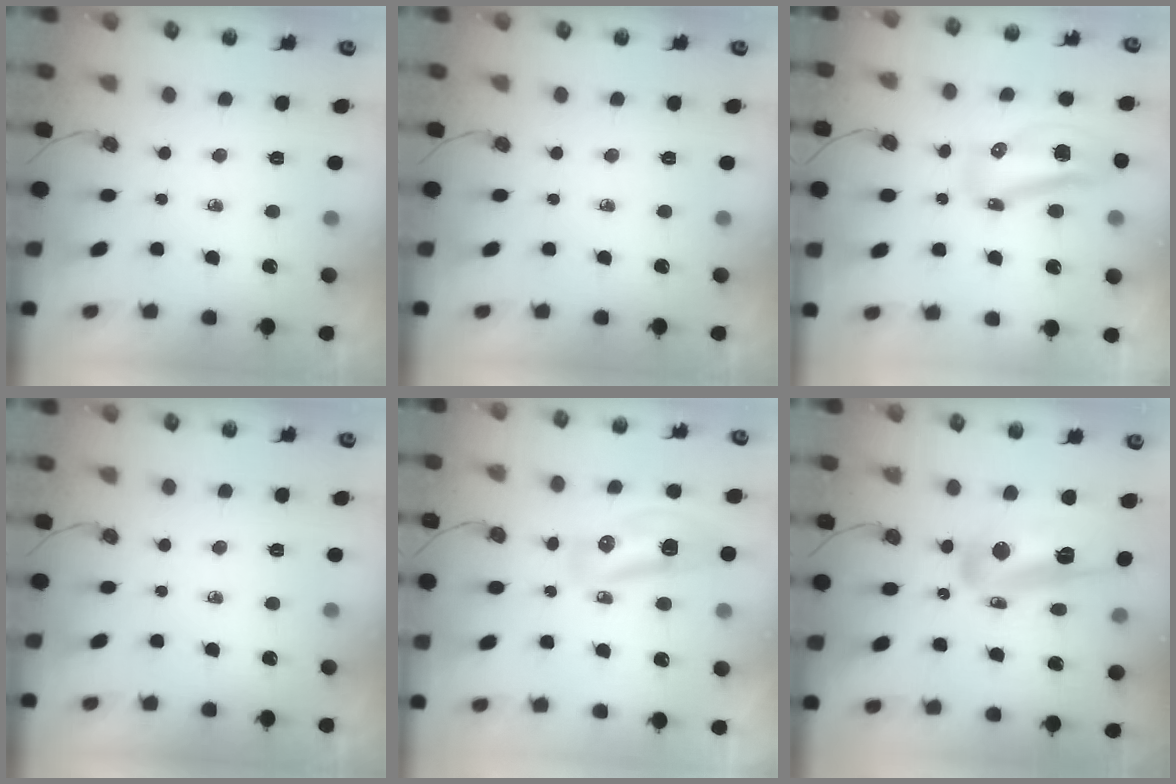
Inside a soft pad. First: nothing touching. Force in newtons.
{"total": 0.0}
{"total": 23.1, "press": 14.8, "slide": 17.8}
{"total": 0.0}
{"total": 11.4, "press": 10.8, "slide": 3.8}
{"total": 28.0, "press": 22.4, "slide": 16.7}